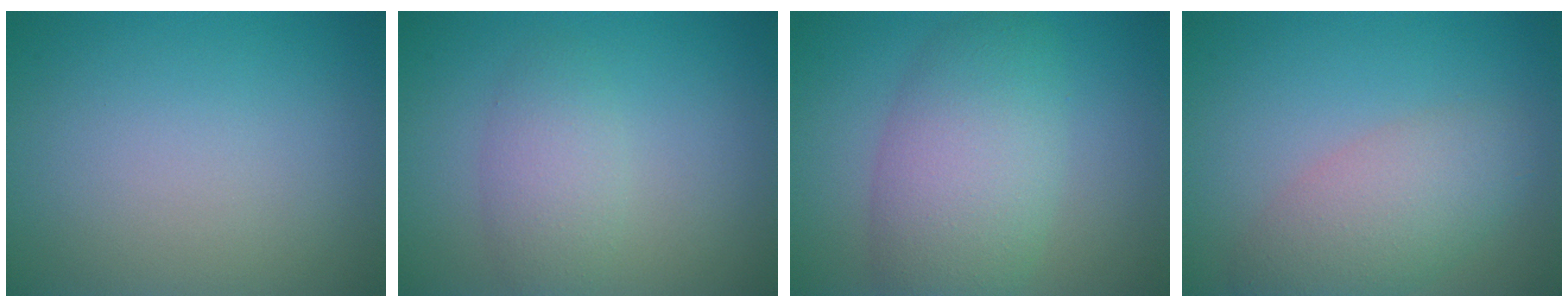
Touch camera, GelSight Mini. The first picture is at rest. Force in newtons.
{"total": 2.8, "press": 2.8, "slide": 0.2}
{"total": 6.9, "press": 6.9, "slide": 0.4}
{"total": 4.4, "press": 4.4, "slide": 0.2}